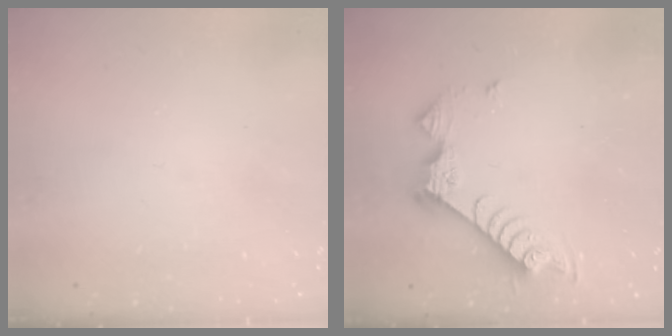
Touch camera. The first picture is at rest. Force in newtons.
{"total": 10.0, "press": 9.9, "slide": 0.5}